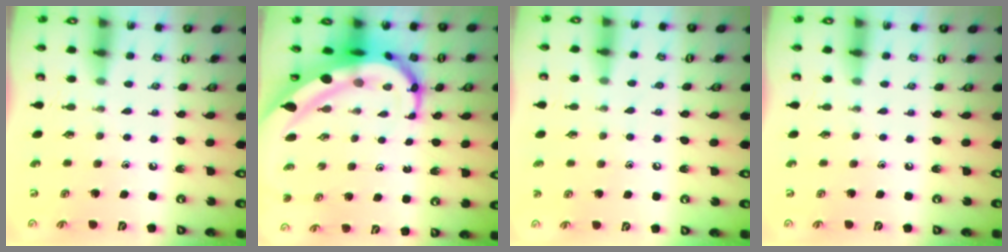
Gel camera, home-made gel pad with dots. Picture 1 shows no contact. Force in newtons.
{"total": 11.9, "press": 11.8, "slide": 1.5}
{"total": 4.6, "press": 4.6, "slide": 0.5}
{"total": 0.0}